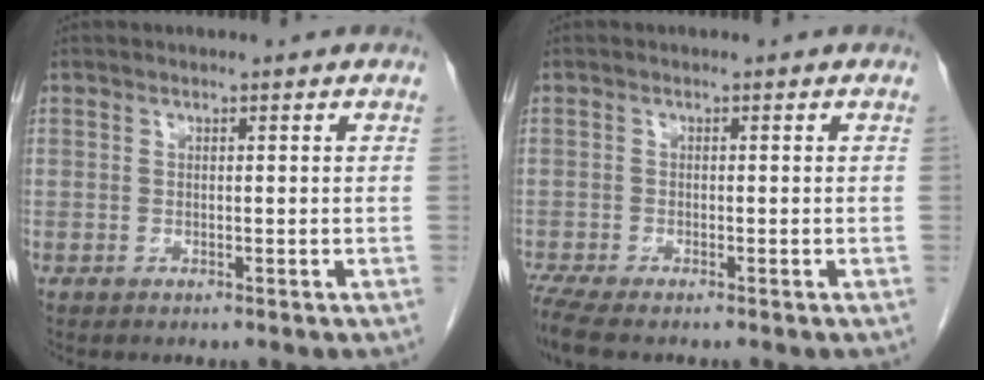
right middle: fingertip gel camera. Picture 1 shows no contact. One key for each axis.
{"total": 4.2, "fx": -3.5, "fy": 0.5, "fz": 2.3, "tx": -0.049, "ty": -0.014, "tz": -0.063}